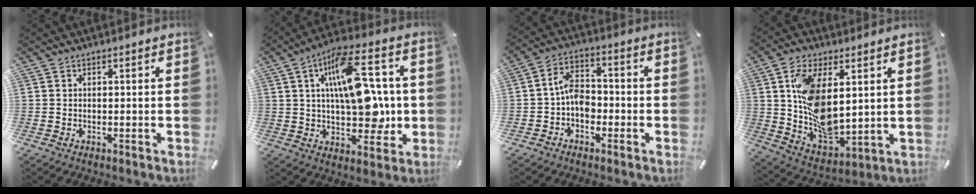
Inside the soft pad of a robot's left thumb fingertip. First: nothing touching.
{"total": 18.2, "force": [3.2, 9.6, 15.1], "torque": [-0.236, -0.003, 0.054]}
{"total": 7.1, "force": [-1.9, 5.1, 4.6], "torque": [-0.099, 0.018, -0.034]}
{"total": 14.1, "force": [3.7, 8.5, 10.7], "torque": [-0.211, -0.015, 0.073]}